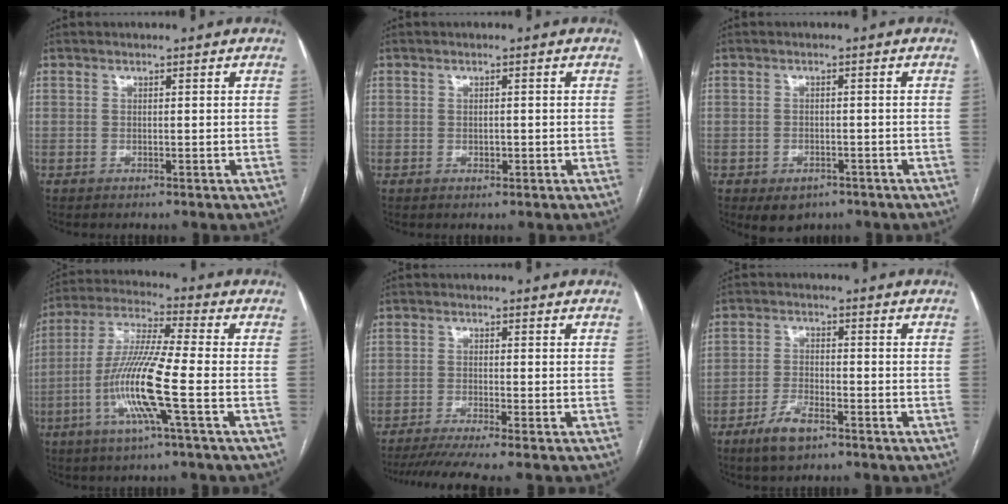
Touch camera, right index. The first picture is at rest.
{"total": 1.1, "force": [-0.2, 0.7, 0.8], "torque": [-0.013, 0.000, 0.000]}
{"total": 4.2, "force": [-2.7, 2.9, 1.6], "torque": [-0.016, 0.002, -0.029]}
{"total": 12.7, "force": [-3.7, -0.4, 12.1], "torque": [-0.249, -0.008, -0.081]}
{"total": 8.6, "force": [-7.3, -1.1, 4.5], "torque": [-0.056, -0.023, -0.115]}
{"total": 5.3, "force": [-3.6, 1.7, 3.5], "torque": [-0.074, -0.003, -0.063]}